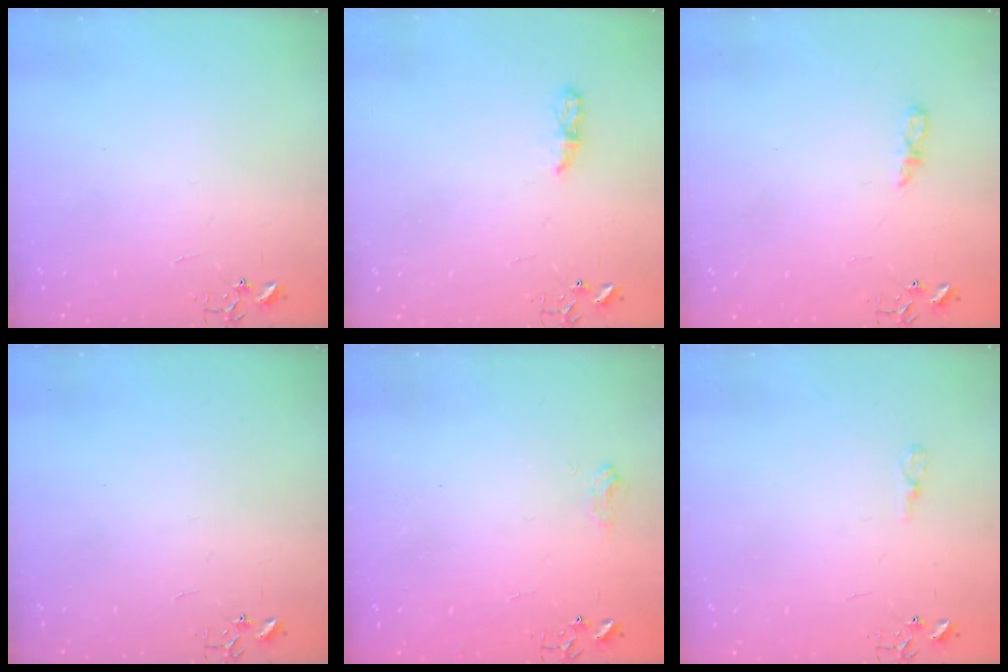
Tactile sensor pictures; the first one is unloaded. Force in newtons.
{"total": 5.0, "press": 4.9, "slide": 0.5}
{"total": 4.6, "press": 4.6, "slide": 0.6}
{"total": 0.0}
{"total": 7.5, "press": 7.4, "slide": 0.8}
{"total": 3.8, "press": 3.8, "slide": 0.4}